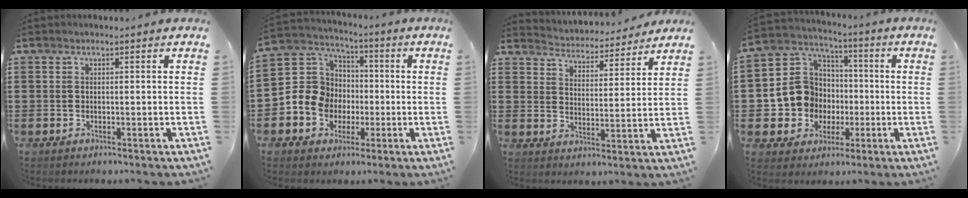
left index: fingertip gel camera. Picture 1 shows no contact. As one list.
[{"total": 9.0, "force": [-1.4, 8.5, 2.7], "torque": [-0.102, 0.013, -0.026]}, {"total": 3.9, "force": [3.9, 0.2, -0.2], "torque": [-0.020, -0.033, 0.062]}, {"total": 10.5, "force": [-0.9, 10.1, 2.8], "torque": [-0.112, 0.006, -0.009]}]